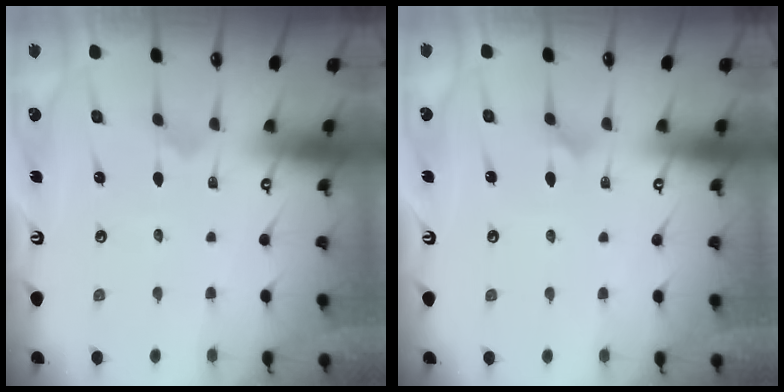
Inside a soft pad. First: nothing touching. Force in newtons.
{"total": 1.5, "press": 1.5, "slide": 0.1}